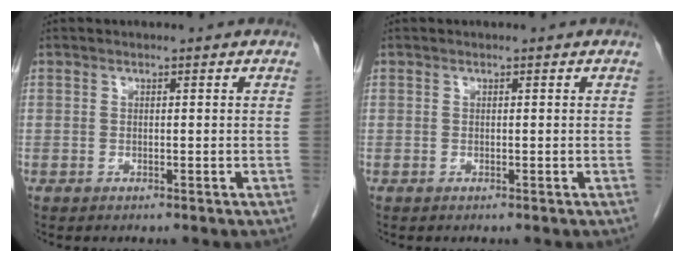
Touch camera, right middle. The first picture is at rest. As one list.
[{"total": 0.0}]